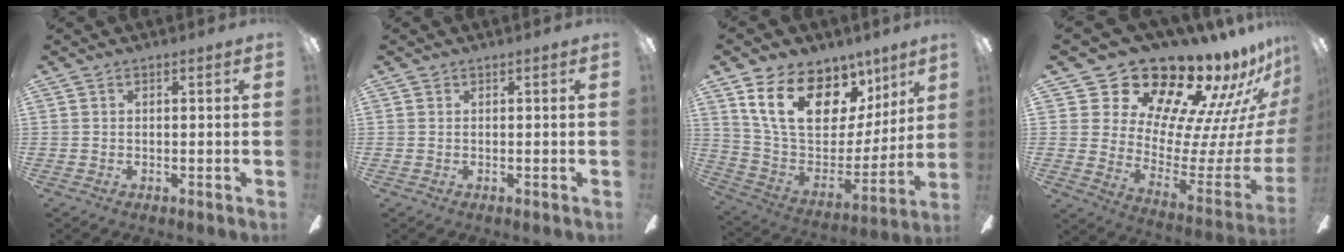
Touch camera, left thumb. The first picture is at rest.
{"total": 0.0}
{"total": 20.4, "force": [11.8, 12.3, 11.3], "torque": [-0.199, -0.060, 0.216]}
{"total": 22.3, "force": [18.9, 8.9, 7.7], "torque": [-0.123, -0.156, 0.343]}